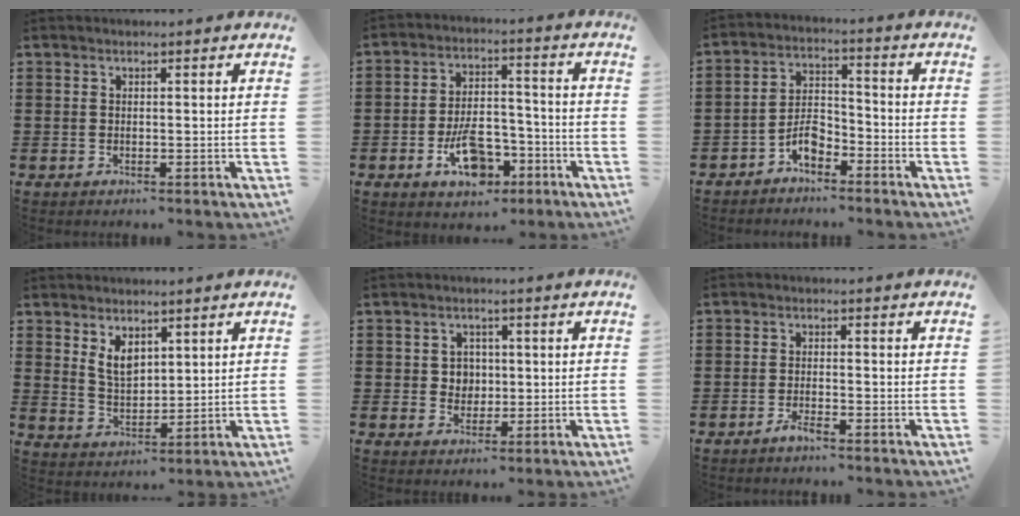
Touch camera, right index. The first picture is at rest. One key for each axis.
{"total": 10.0, "fx": -4.5, "fy": 5.3, "fz": 7.2, "tx": -0.125, "ty": 0.006, "tz": -0.083}
{"total": 5.1, "fx": -3.3, "fy": 2.7, "fz": 2.8, "tx": -0.056, "ty": 0.013, "tz": -0.065}
{"total": 4.7, "fx": 2.6, "fy": 2.7, "fz": 2.8, "tx": -0.055, "ty": 0.002, "tz": 0.045}
{"total": 3.0, "fx": 0.3, "fy": 2.8, "fz": 1.1, "tx": -0.025, "ty": 0.008, "tz": -0.001}
{"total": 1.9, "fx": -1.5, "fy": 0.2, "fz": 1.2, "tx": -0.028, "ty": -0.003, "tz": -0.029}